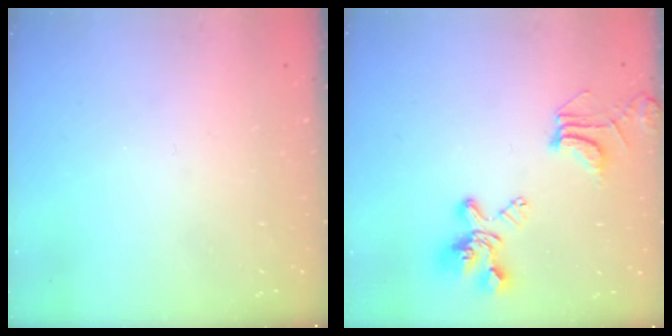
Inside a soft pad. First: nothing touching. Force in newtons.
{"total": 9.0, "press": 8.9, "slide": 1.8}